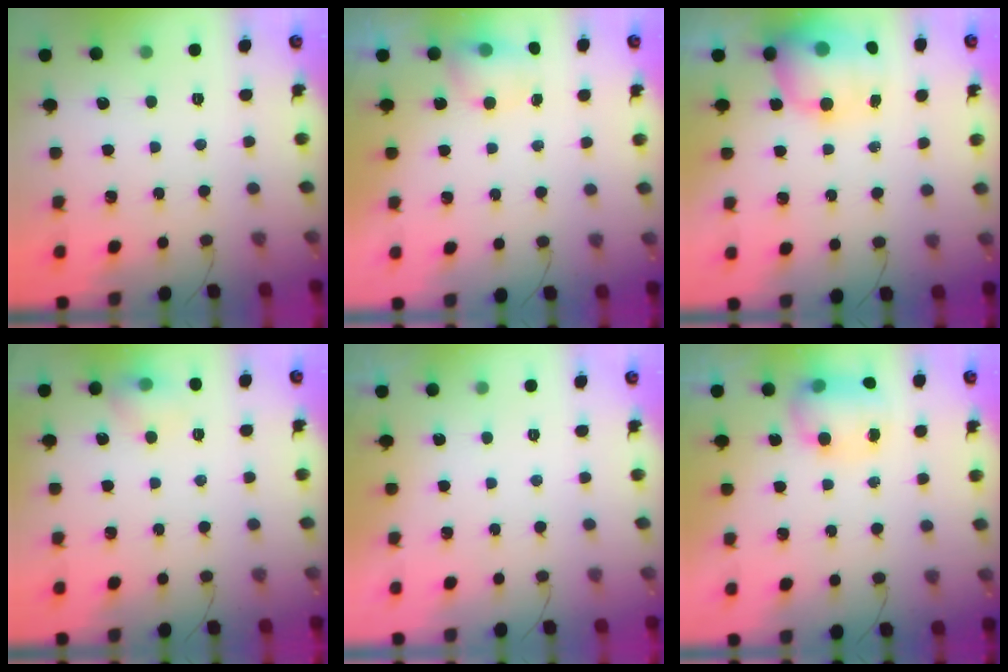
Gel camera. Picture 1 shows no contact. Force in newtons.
{"total": 7.4, "press": 5.7, "slide": 4.7}
{"total": 12.6, "press": 12.2, "slide": 3.2}
{"total": 7.3, "press": 7.2, "slide": 1.1}
{"total": 0.0}
{"total": 11.7, "press": 9.4, "slide": 7.0}